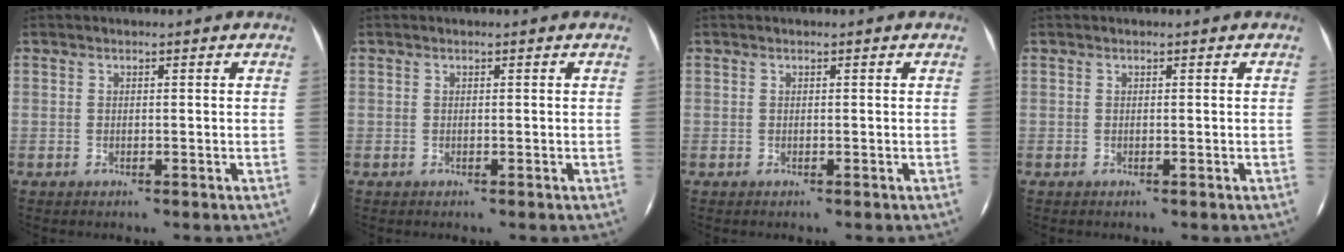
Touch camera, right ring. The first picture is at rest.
{"total": 0.0}
{"total": 0.0}
{"total": 0.0}